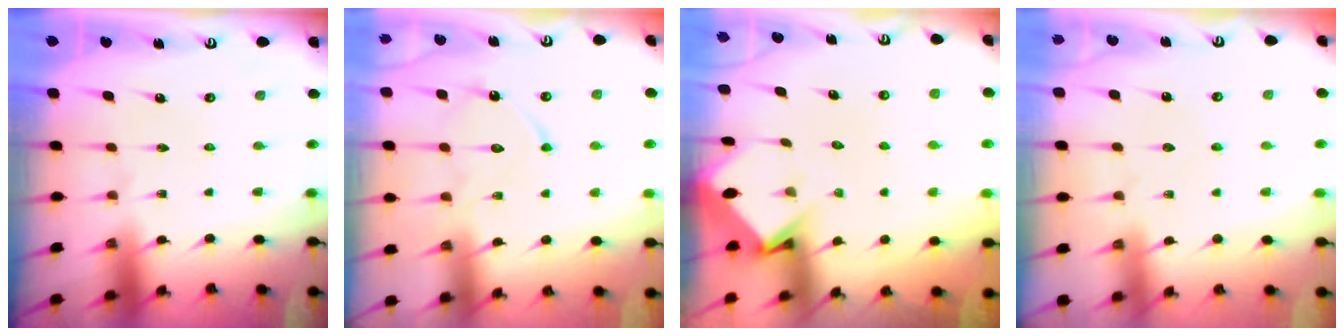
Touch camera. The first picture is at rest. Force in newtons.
{"total": 12.1, "press": 12.0, "slide": 1.2}
{"total": 3.6, "press": 3.5, "slide": 0.3}
{"total": 2.4, "press": 2.4, "slide": 0.5}